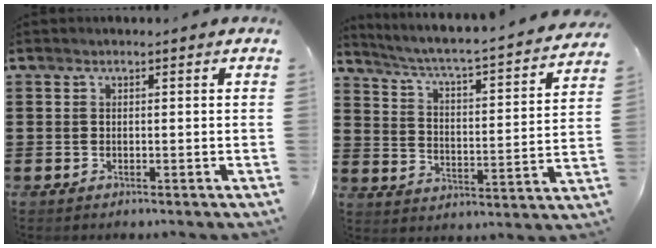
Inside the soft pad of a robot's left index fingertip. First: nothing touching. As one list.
[{"total": 3.0, "force": [2.6, -0.2, 1.5], "torque": [-0.048, -0.035, 0.028]}]